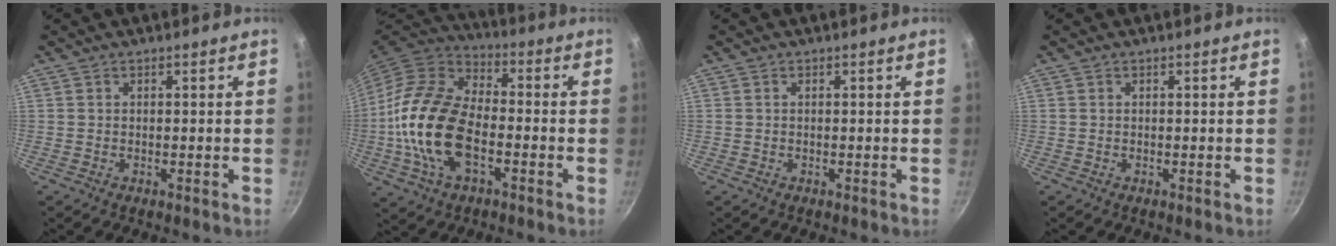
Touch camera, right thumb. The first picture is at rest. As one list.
[{"total": 20.1, "force": [-4.4, 11.4, 15.9], "torque": [-0.316, 0.023, -0.085]}, {"total": 0.0}, {"total": 0.0}]